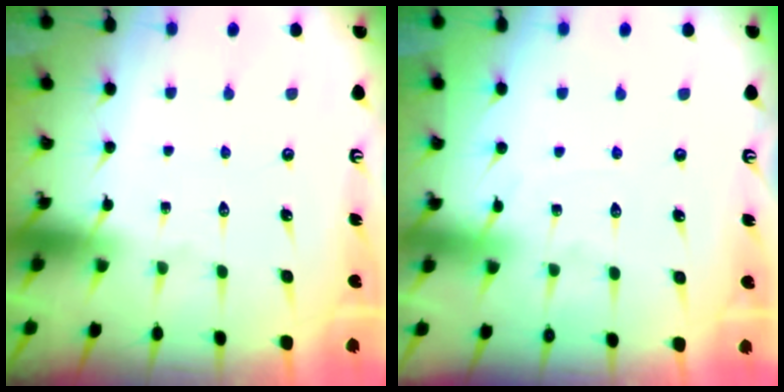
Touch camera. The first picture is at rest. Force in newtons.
{"total": 4.0, "press": 4.0, "slide": 0.5}